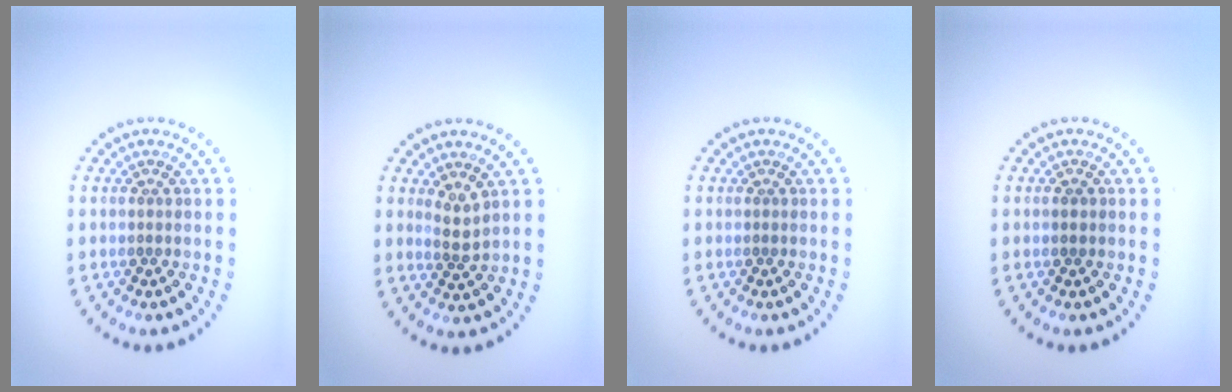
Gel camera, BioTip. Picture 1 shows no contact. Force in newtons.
{"total": 1.8, "press": 1.4, "slide": 1.1}
{"total": 0.0}
{"total": 1.0, "press": 1.0, "slide": 0.1}